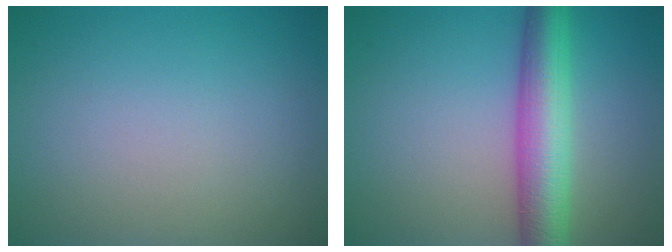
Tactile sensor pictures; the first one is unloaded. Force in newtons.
{"total": 6.6, "press": 6.6, "slide": 0.0}